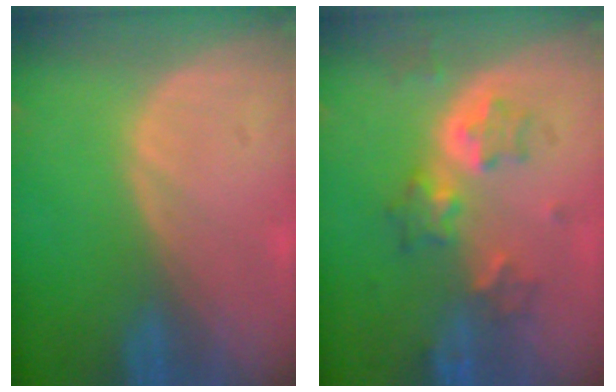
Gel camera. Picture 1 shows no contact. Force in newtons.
{"total": 6.5, "press": 5.7, "slide": 3.2}